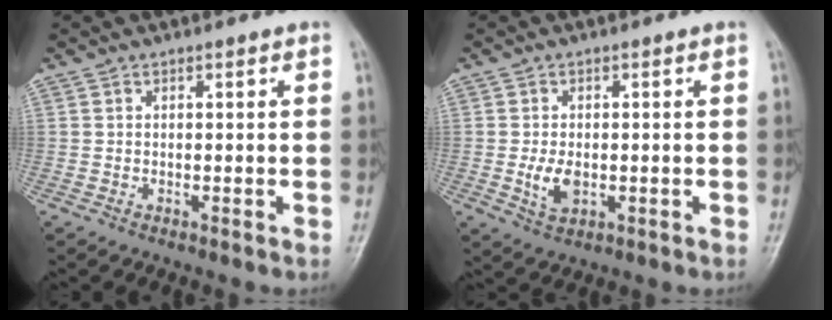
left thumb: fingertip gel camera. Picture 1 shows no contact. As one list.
[{"total": 4.1, "force": [-0.7, 2.7, 3.1], "torque": [-0.052, -0.007, -0.009]}]